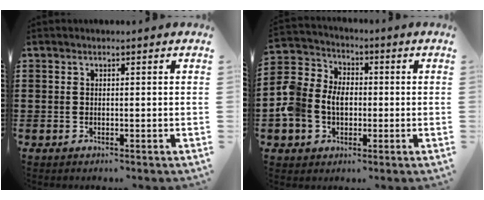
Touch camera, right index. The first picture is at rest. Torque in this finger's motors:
{"motor_torque": [1.42, -0.32, 0.30, 0.12]}